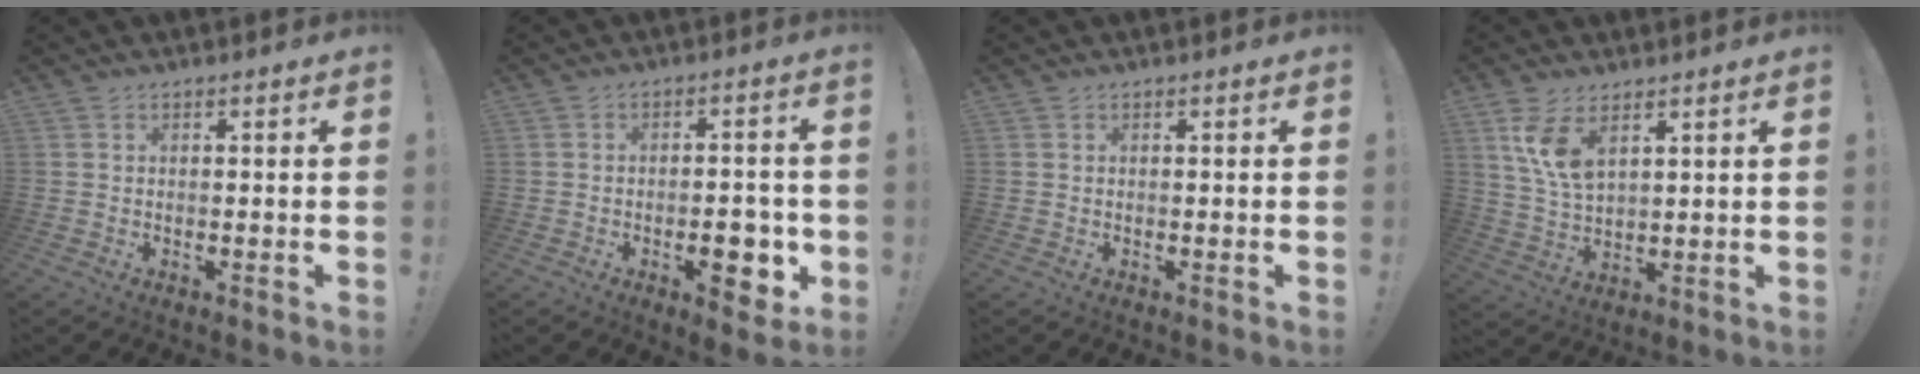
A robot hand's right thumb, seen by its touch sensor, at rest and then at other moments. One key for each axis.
{"total": 6.5, "fx": -2.2, "fy": 2.8, "fz": 5.5, "tx": -0.058, "ty": 0.005, "tz": -0.033}
{"total": 0.0}
{"total": 8.9, "fx": 5.0, "fy": 4.1, "fz": 6.1, "tx": -0.120, "ty": -0.022, "tz": 0.093}